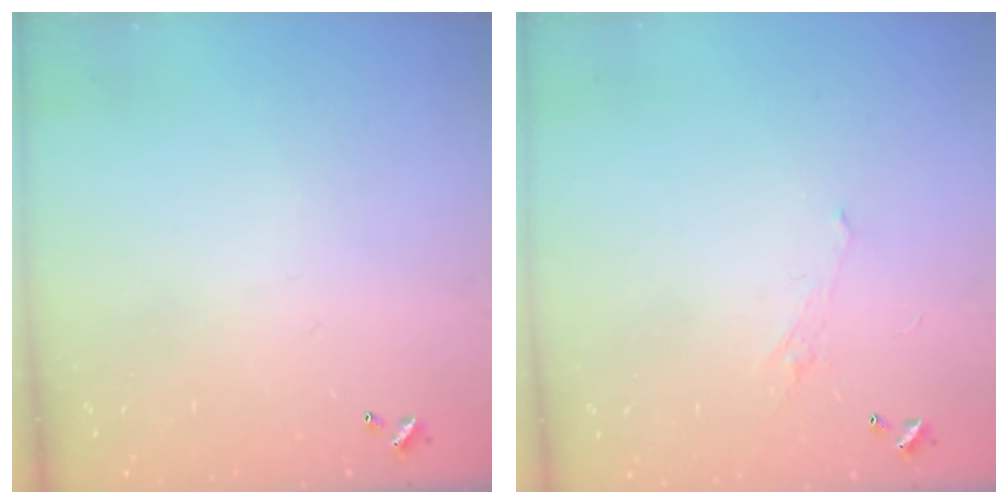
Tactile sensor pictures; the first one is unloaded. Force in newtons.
{"total": 1.1, "press": 0.8, "slide": 0.7}